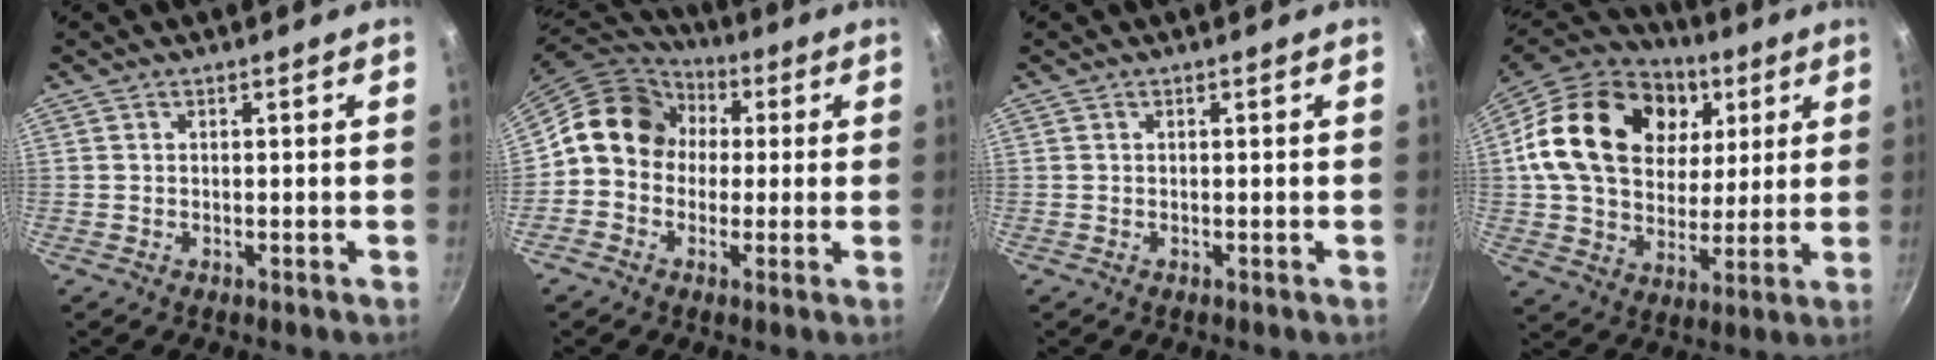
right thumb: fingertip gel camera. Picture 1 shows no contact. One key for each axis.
{"total": 12.8, "fx": 1.2, "fy": 11.1, "fz": 6.2, "tx": -0.067, "ty": 0.030, "tz": -0.005}
{"total": 0.0}
{"total": 26.4, "fx": 8.0, "fy": 19.1, "fz": 16.5, "tx": -0.271, "ty": -0.002, "tz": 0.135}